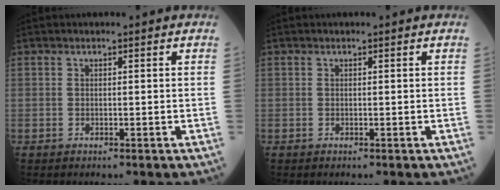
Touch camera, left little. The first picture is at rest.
{"total": 0.0}